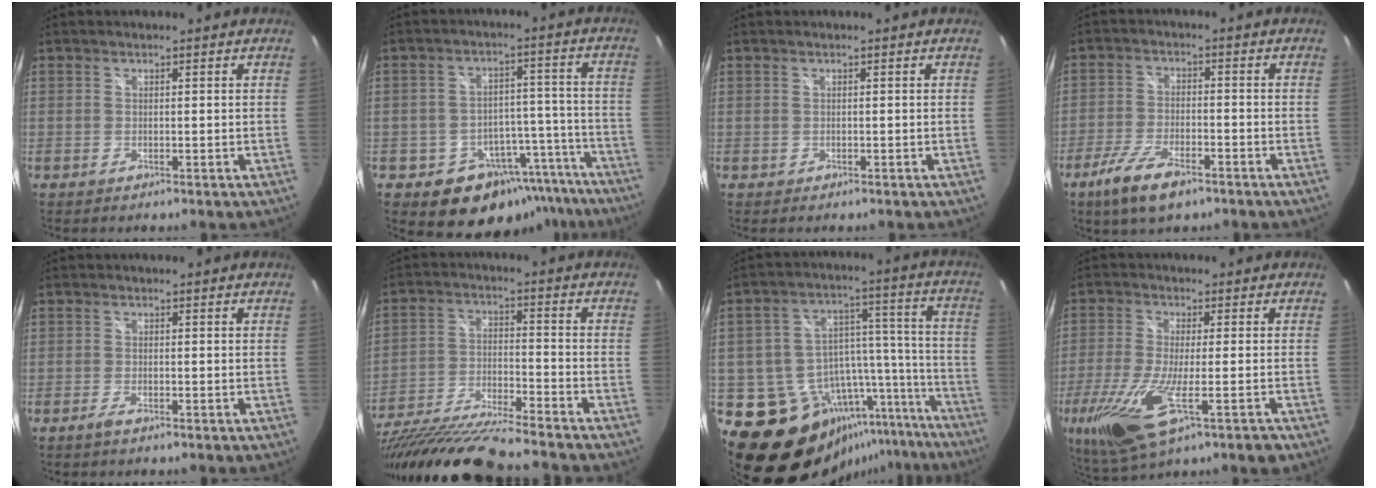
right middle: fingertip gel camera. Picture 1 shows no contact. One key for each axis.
{"total": 15.4, "fx": -10.7, "fy": 10.0, "fz": 4.8, "tx": -0.081, "ty": 0.053, "tz": -0.114}
{"total": 0.0}
{"total": 9.2, "fx": -6.0, "fy": 3.0, "fz": 6.2, "tx": -0.147, "ty": -0.019, "tz": -0.113}
{"total": 1.8, "fx": -1.3, "fy": 0.5, "fz": 1.1, "tx": -0.027, "ty": -0.004, "tz": -0.025}
{"total": 21.0, "fx": -18.0, "fy": 1.9, "fz": 10.7, "tx": -0.214, "ty": -0.058, "tz": -0.311}
{"total": 20.8, "fx": -13.0, "fy": 13.5, "fz": 9.2, "tx": -0.146, "ty": 0.060, "tz": -0.155}
{"total": 16.9, "fx": -7.6, "fy": 4.6, "fz": 14.4, "tx": -0.308, "ty": -0.062, "tz": -0.131}